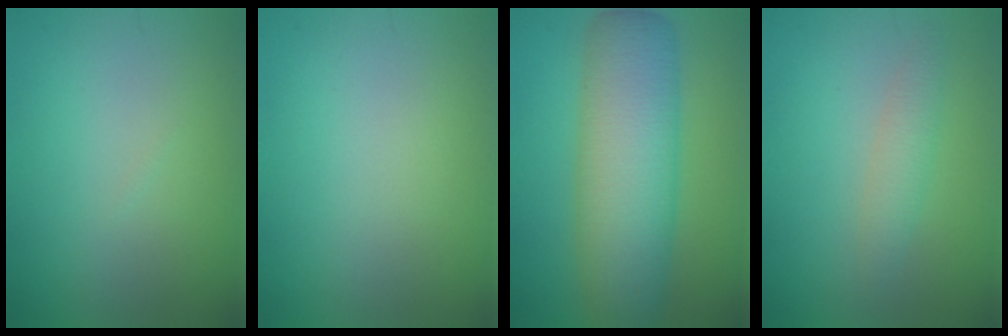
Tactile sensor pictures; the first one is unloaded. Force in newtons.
{"total": 0.0}
{"total": 9.7, "press": 9.7, "slide": 0.3}
{"total": 1.9, "press": 1.9, "slide": 0.0}